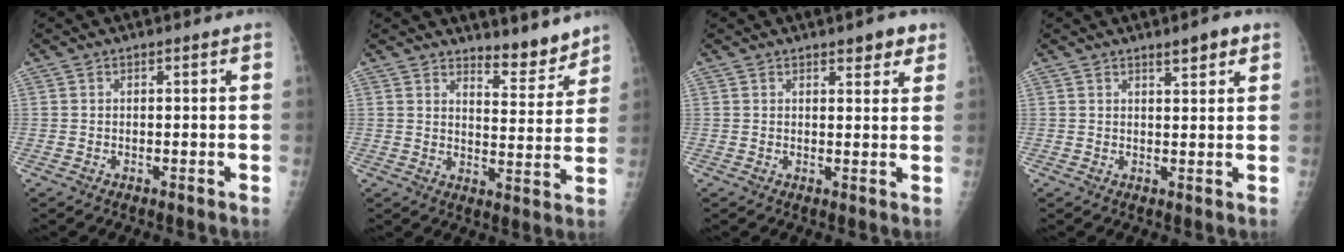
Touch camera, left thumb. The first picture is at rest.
{"total": 6.5, "force": [6.0, 1.6, 1.9], "torque": [-0.004, -0.059, 0.095]}
{"total": 3.9, "force": [2.6, 1.7, 2.4], "torque": [-0.009, -0.012, 0.031]}
{"total": 3.4, "force": [2.3, 0.9, 2.3], "torque": [-0.026, -0.013, 0.032]}